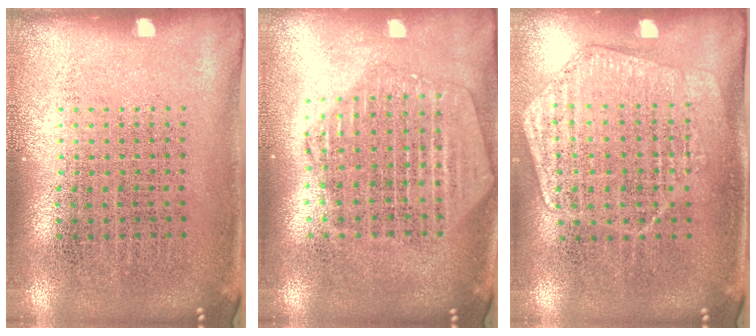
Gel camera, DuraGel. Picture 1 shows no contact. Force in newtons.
{"total": 2.2, "press": 1.9, "slide": 0.9}
{"total": 1.4, "press": 1.4, "slide": 0.3}